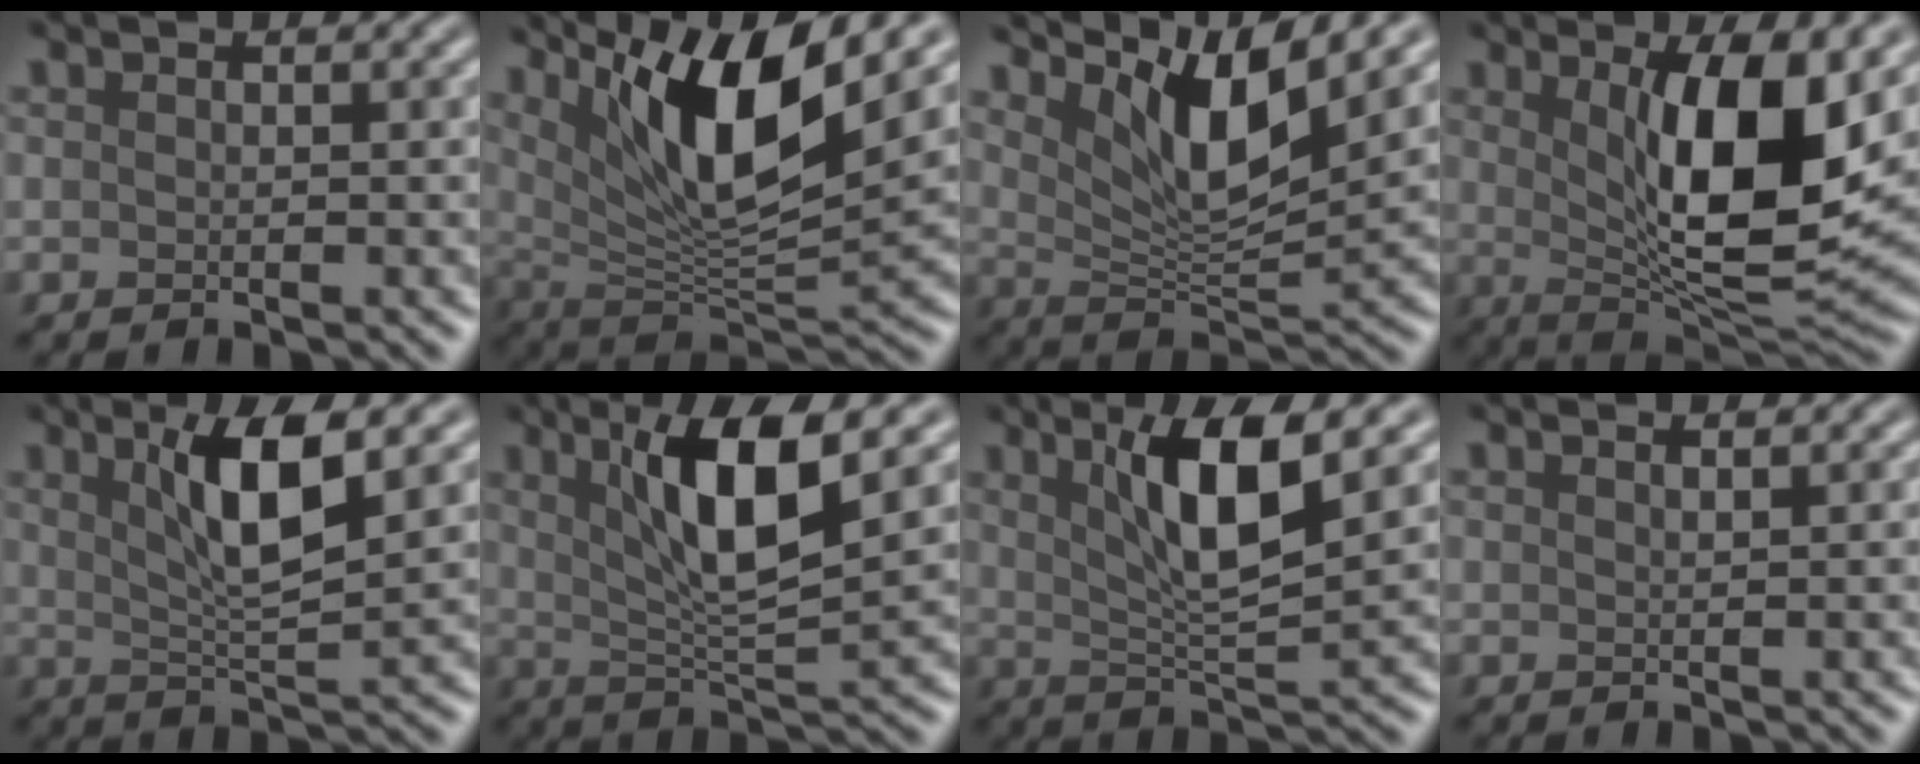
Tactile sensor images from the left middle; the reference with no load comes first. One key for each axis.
{"total": 10.0, "fx": 5.1, "fy": 2.4, "fz": 8.3, "tx": -0.134, "ty": -0.010, "tz": 0.099}
{"total": 6.9, "fx": 4.2, "fy": 1.8, "fz": 5.3, "tx": -0.098, "ty": -0.006, "tz": 0.078}
{"total": 10.2, "fx": 2.1, "fy": 3.1, "fz": 9.4, "tx": -0.146, "ty": -0.013, "tz": 0.043}
{"total": 5.7, "fx": 2.2, "fy": 1.1, "fz": 5.2, "tx": -0.092, "ty": 0.002, "tz": 0.042}
{"total": 7.5, "fx": 2.8, "fy": 1.5, "fz": 6.8, "tx": -0.114, "ty": 0.001, "tz": 0.051}
{"total": 6.8, "fx": 2.6, "fy": 1.2, "fz": 6.1, "tx": -0.106, "ty": 0.001, "tz": 0.049}
{"total": 0.5, "fx": 0.5, "fy": -0.1, "fz": 0.2, "tx": 0.001, "ty": 0.003, "tz": 0.010}